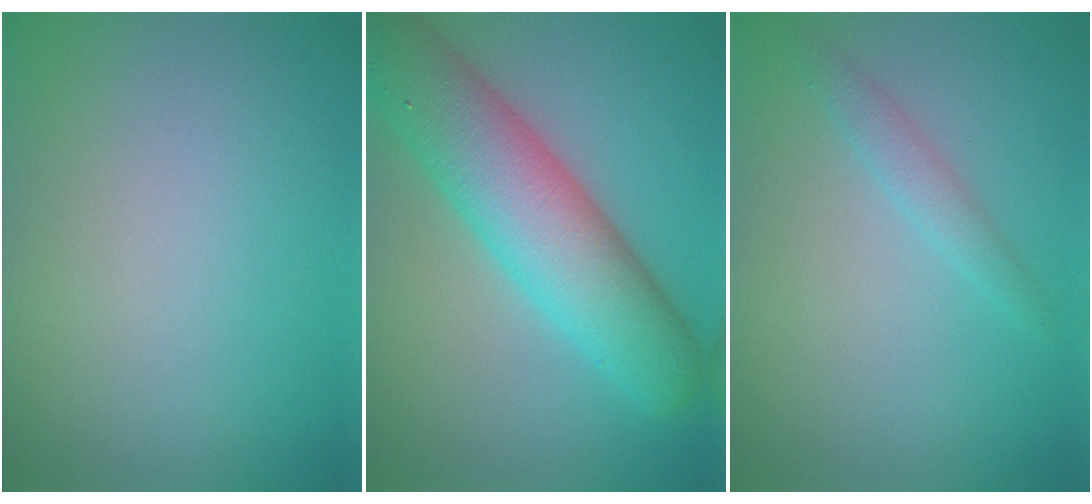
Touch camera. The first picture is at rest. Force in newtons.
{"total": 9.5, "press": 9.5, "slide": 0.5}
{"total": 1.6, "press": 1.6, "slide": 0.1}